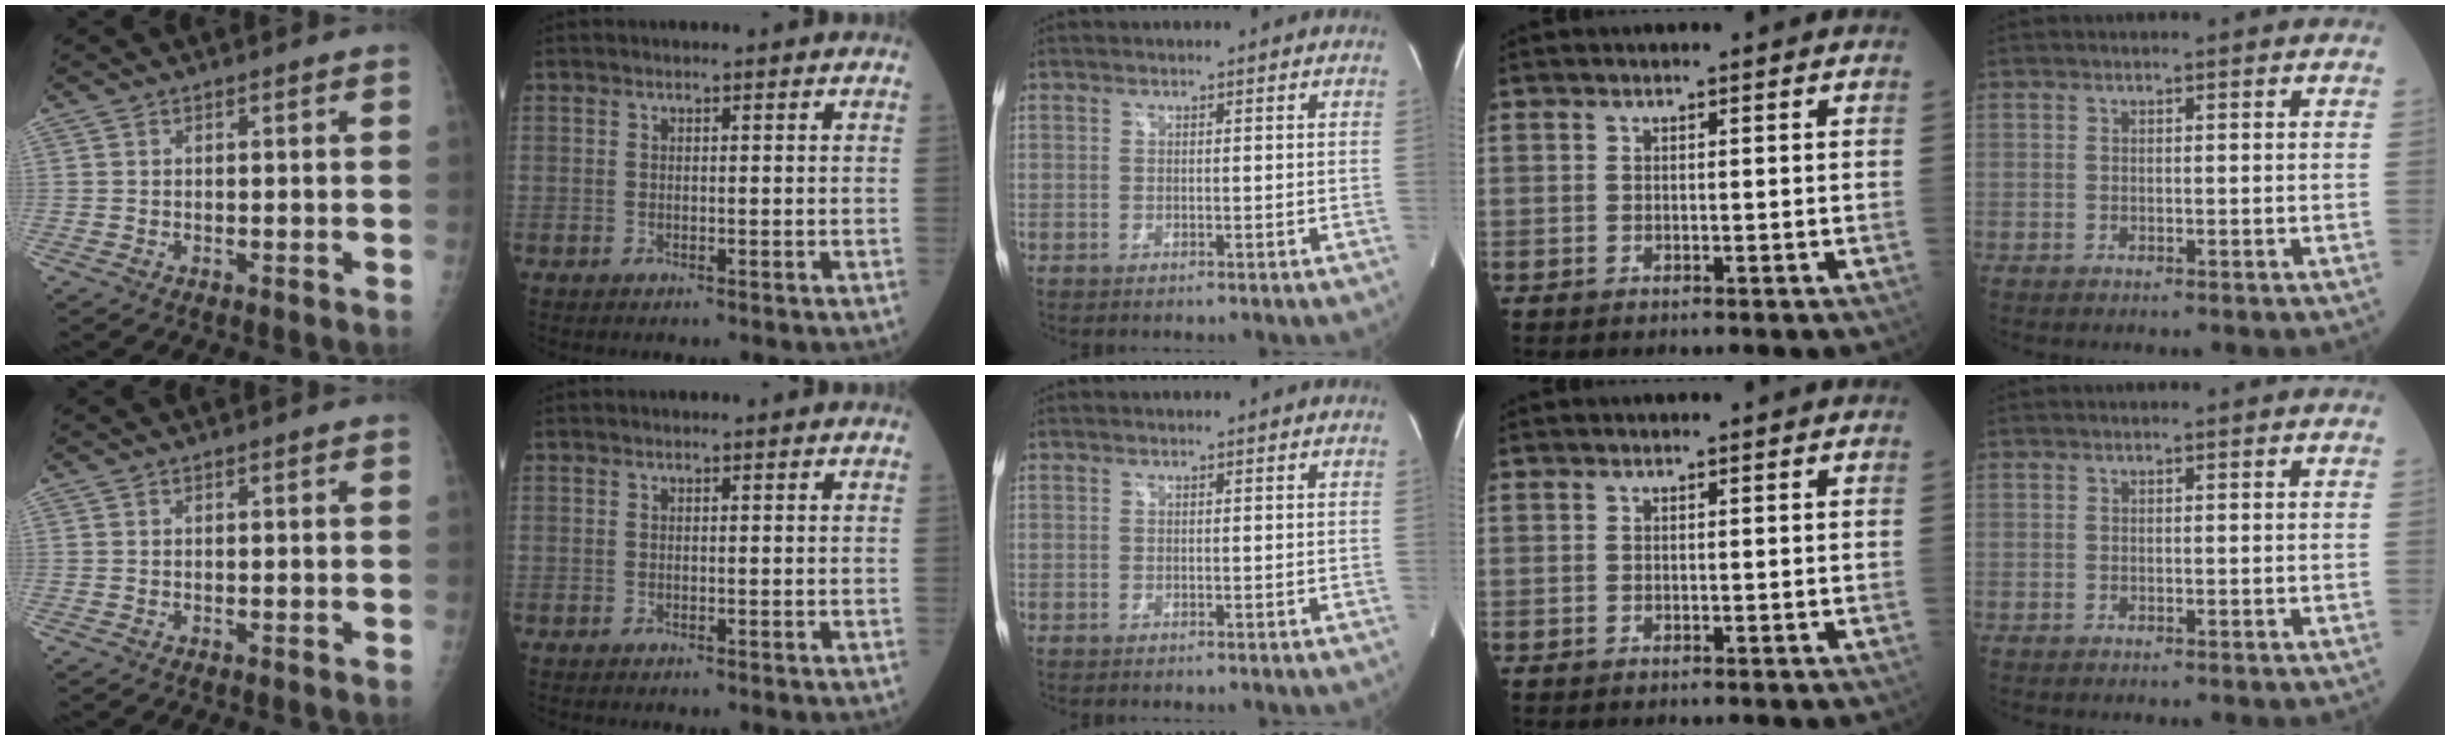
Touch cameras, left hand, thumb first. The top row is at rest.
{}